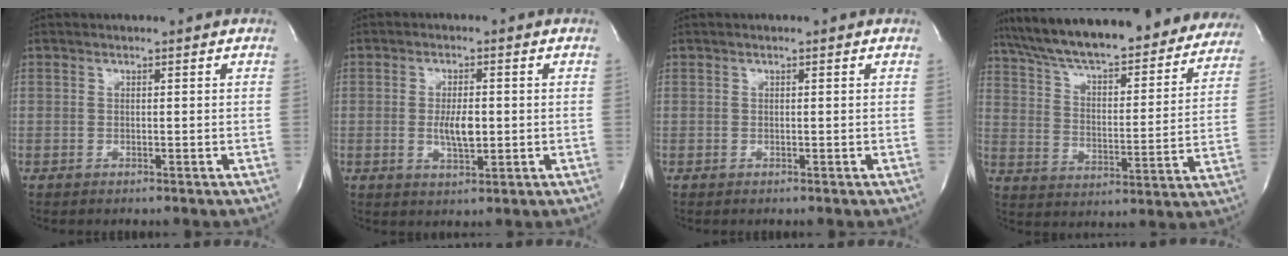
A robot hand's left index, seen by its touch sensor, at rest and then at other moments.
{"total": 4.5, "force": [-0.4, 1.5, 4.2], "torque": [-0.079, -0.004, -0.003]}
{"total": 0.0}
{"total": 31.7, "force": [28.0, 7.2, 13.1], "torque": [-0.224, -0.029, 0.371]}